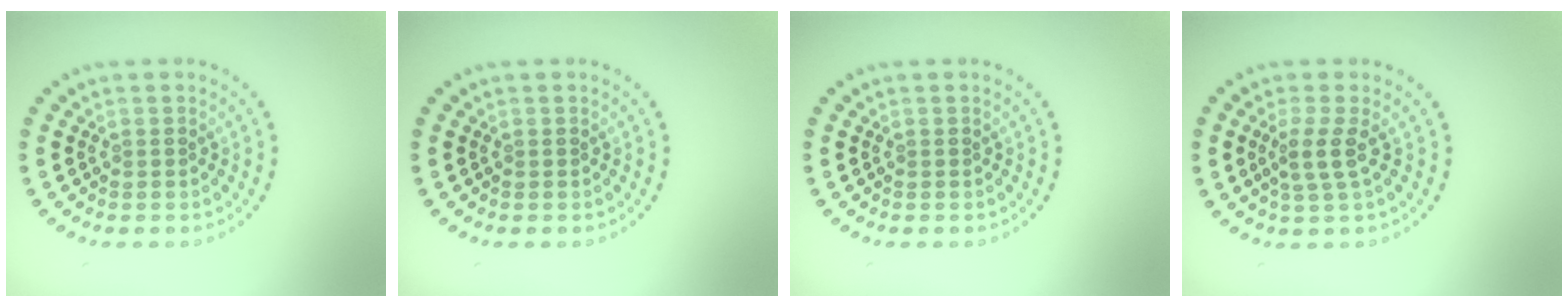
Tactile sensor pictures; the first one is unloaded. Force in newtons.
{"total": 0.0}
{"total": 0.0}
{"total": 2.3, "press": 1.7, "slide": 1.5}